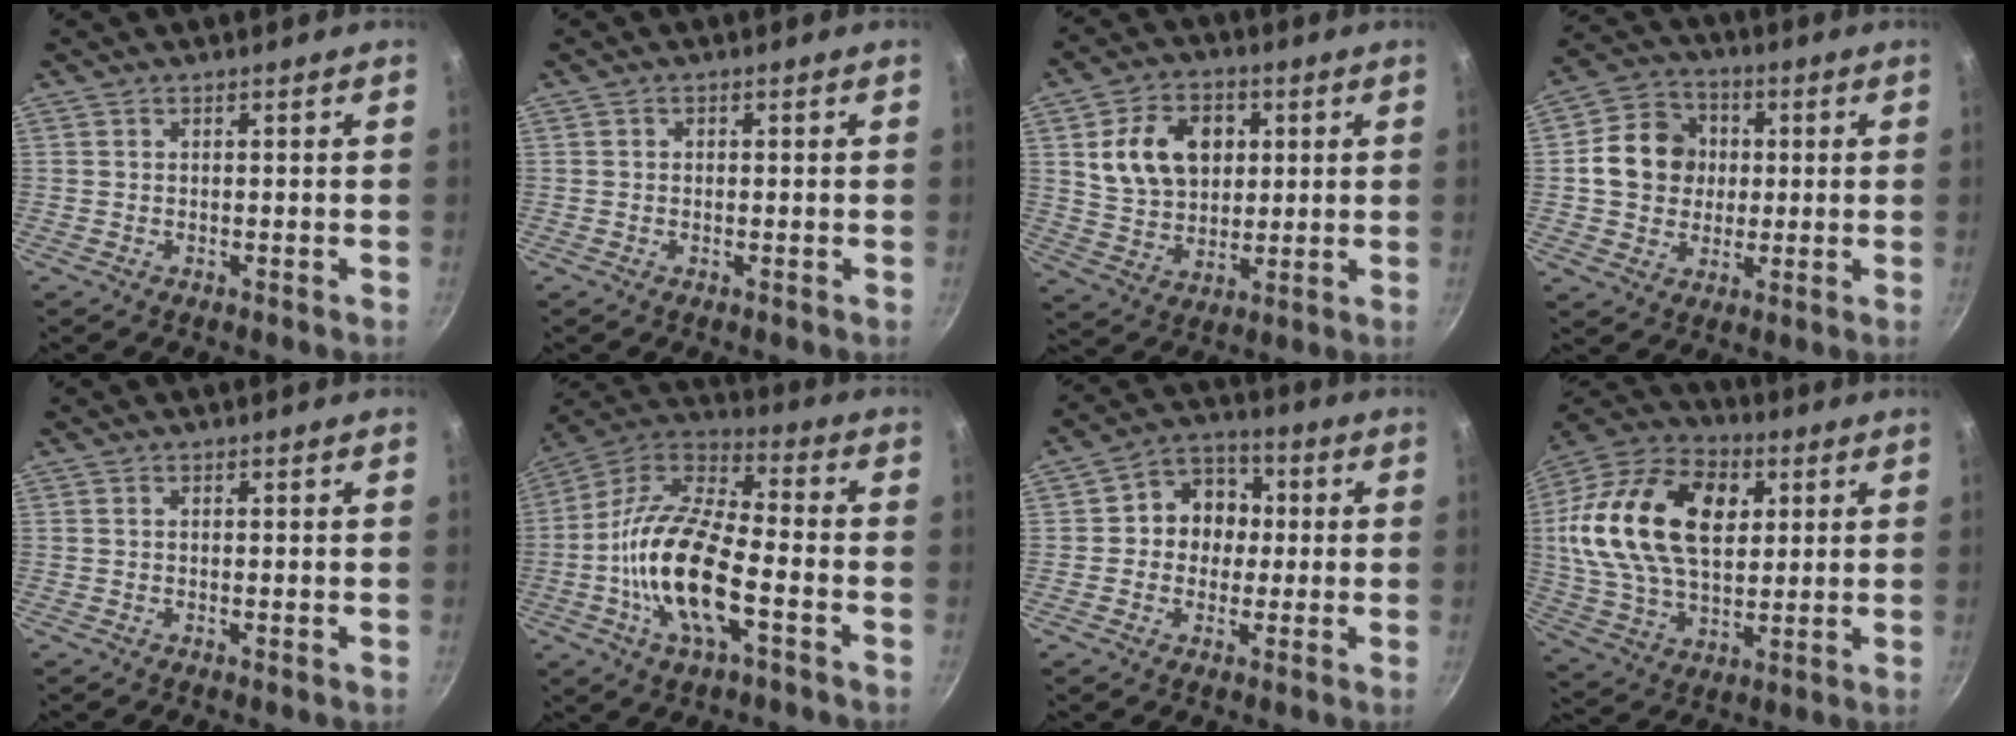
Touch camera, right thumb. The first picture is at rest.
{"total": 0.6, "force": [-0.1, 0.5, 0.1], "torque": [-0.001, 0.003, -0.002]}
{"total": 13.9, "force": [3.4, 10.2, 8.8], "torque": [-0.126, -0.005, 0.062]}
{"total": 11.8, "force": [1.0, 10.4, 5.6], "torque": [-0.065, 0.017, 0.009]}
{"total": 0.0}
{"total": 18.7, "force": [-5.1, 7.5, 16.3], "torque": [-0.312, 0.036, -0.118]}
{"total": 9.2, "force": [0.4, 8.1, 4.3], "torque": [-0.015, 0.020, -0.010]}
{"total": 25.2, "force": [5.4, 16.1, 18.7], "torque": [-0.327, 0.008, 0.088]}